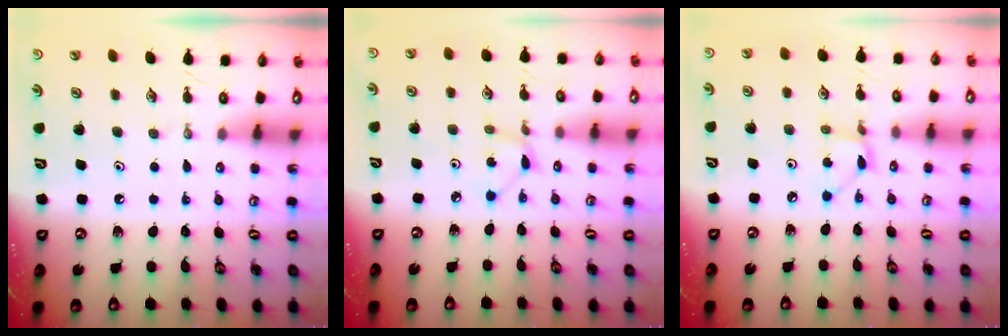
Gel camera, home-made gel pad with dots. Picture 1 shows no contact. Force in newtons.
{"total": 2.3, "press": 2.3, "slide": 0.2}
{"total": 2.9, "press": 2.9, "slide": 0.2}